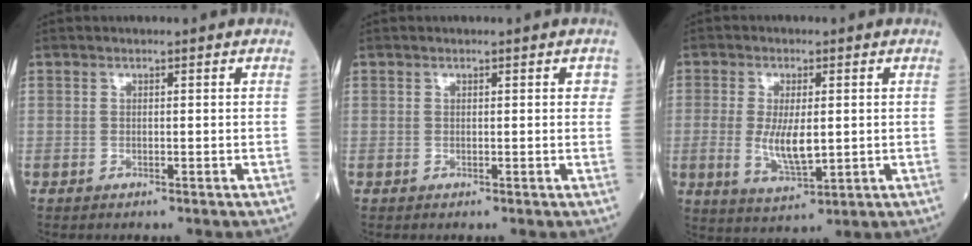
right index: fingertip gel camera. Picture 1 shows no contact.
{"total": 1.1, "force": [0.5, 0.5, 0.9], "torque": [-0.002, 0.003, 0.005]}
{"total": 7.0, "force": [-0.1, 2.5, 6.5], "torque": [-0.130, -0.015, 0.004]}